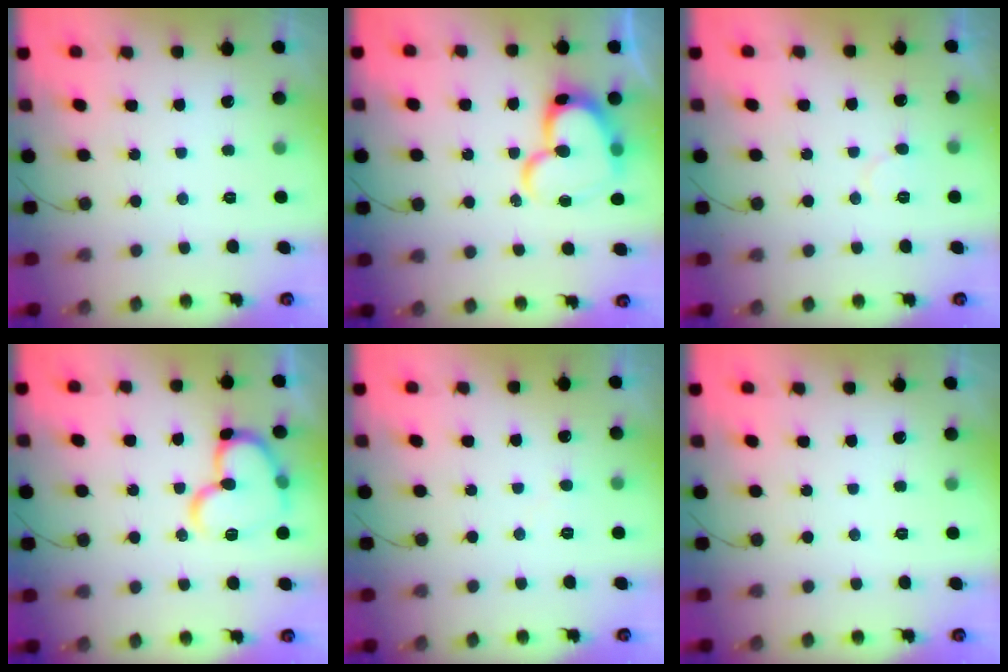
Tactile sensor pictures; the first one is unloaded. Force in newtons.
{"total": 17.1, "press": 17.0, "slide": 1.7}
{"total": 5.5, "press": 5.5, "slide": 0.7}
{"total": 15.6, "press": 15.4, "slide": 1.9}
{"total": 3.9, "press": 3.9, "slide": 0.4}
{"total": 0.0}